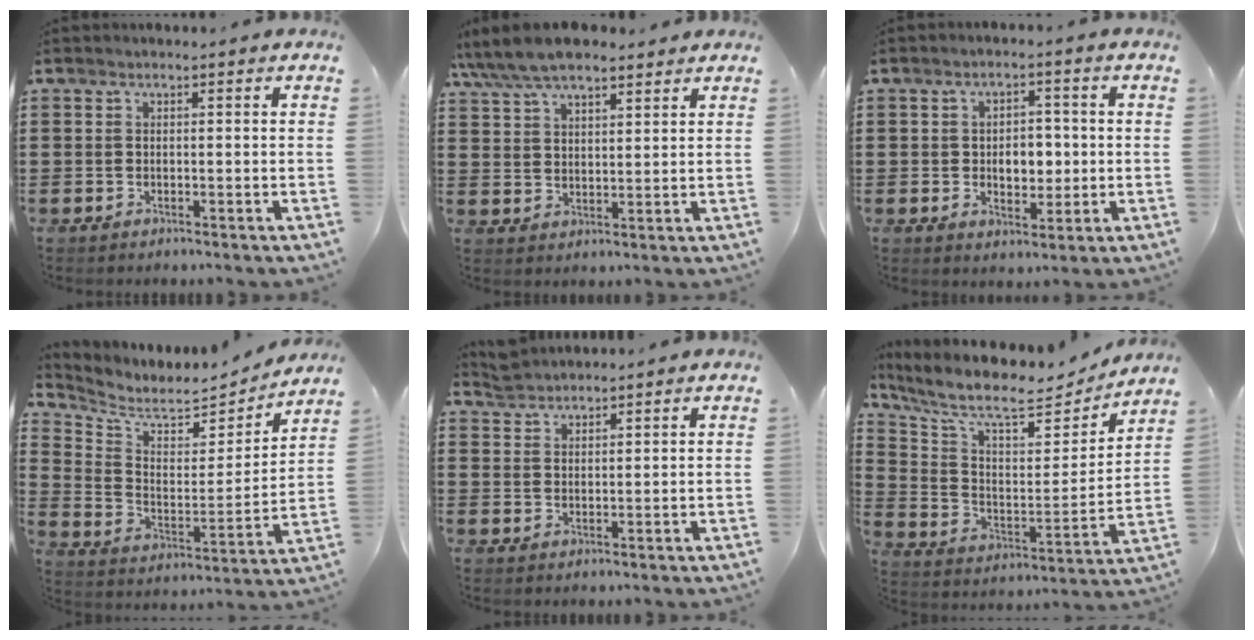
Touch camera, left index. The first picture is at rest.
{"total": 7.4, "force": [6.4, 2.3, 3.0], "torque": [-0.079, -0.008, 0.119]}
{"total": 4.9, "force": [-0.1, 3.2, 3.7], "torque": [-0.062, 0.005, -0.011]}
{"total": 6.1, "force": [5.7, 1.7, 1.3], "torque": [-0.061, -0.049, 0.096]}
{"total": 2.7, "force": [2.7, 0.4, -0.1], "torque": [-0.005, -0.001, 0.054]}
{"total": 10.1, "force": [8.2, 2.5, 5.4], "torque": [-0.141, -0.046, 0.140]}